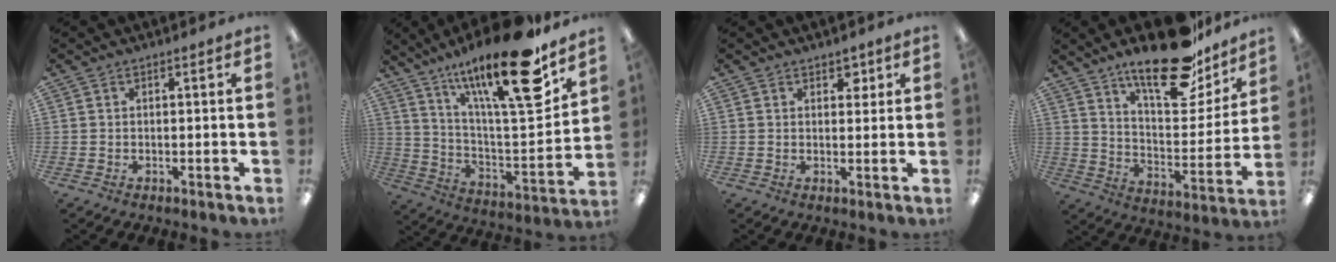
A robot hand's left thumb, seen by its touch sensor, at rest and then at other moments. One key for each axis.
{"total": 23.9, "fx": 16.2, "fy": 5.3, "fz": 16.7, "tx": -0.270, "ty": -0.103, "tz": 0.257}
{"total": 2.6, "fx": 1.7, "fy": 1.7, "fz": 1.1, "tx": -0.008, "ty": -0.004, "tz": 0.027}
{"total": 22.2, "fx": 16.6, "fy": 8.1, "fz": 12.4, "tx": -0.186, "ty": -0.106, "tz": 0.279}